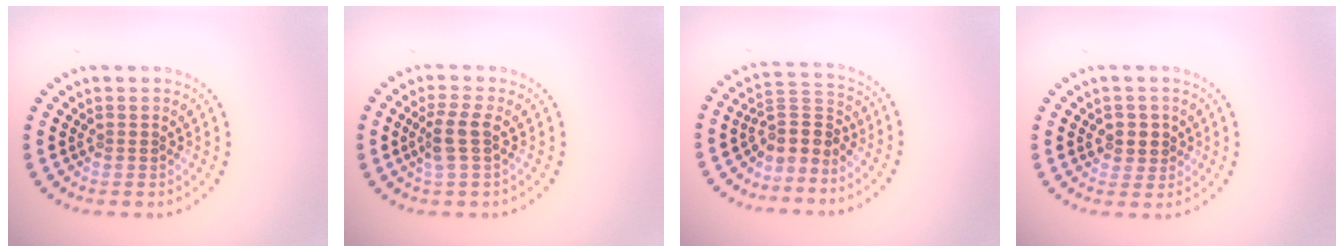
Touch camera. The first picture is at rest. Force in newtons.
{"total": 2.3, "press": 1.9, "slide": 1.4}
{"total": 2.9, "press": 2.1, "slide": 2.1}
{"total": 2.0, "press": 1.8, "slide": 0.9}